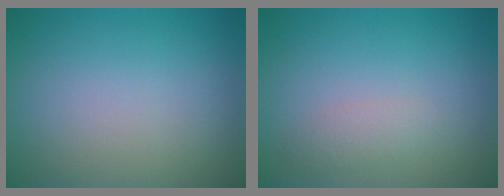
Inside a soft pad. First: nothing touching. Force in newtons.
{"total": 1.2, "press": 1.2, "slide": 0.0}